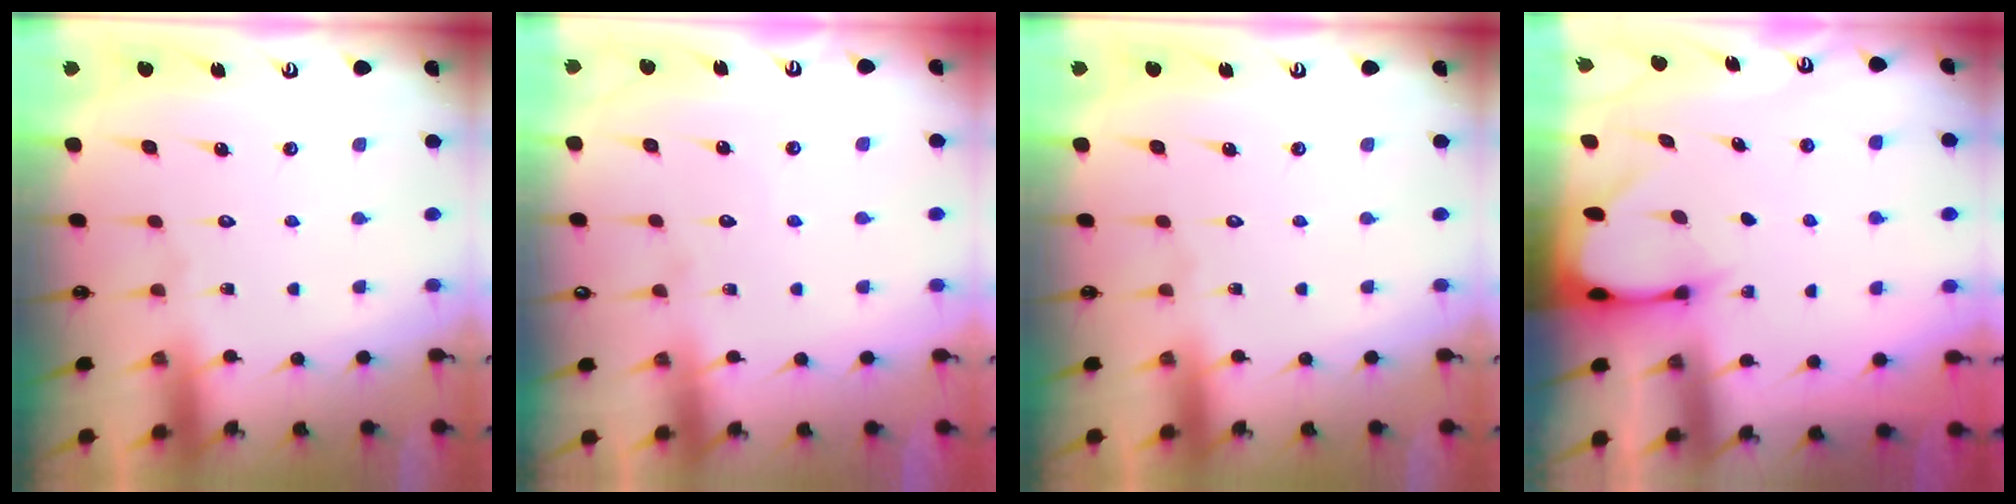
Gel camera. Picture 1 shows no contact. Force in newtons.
{"total": 2.0, "press": 2.0, "slide": 0.2}
{"total": 0.0}
{"total": 2.6, "press": 2.6, "slide": 0.3}